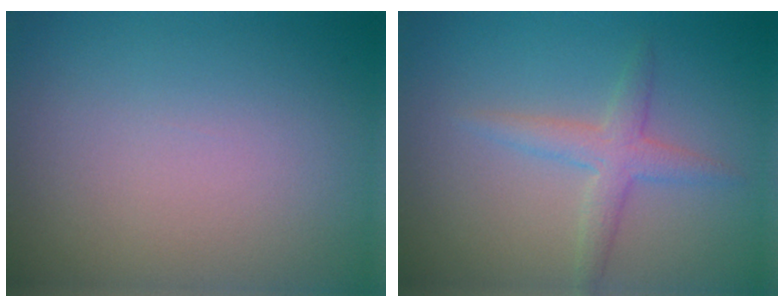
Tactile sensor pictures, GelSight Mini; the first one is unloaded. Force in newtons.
{"total": 2.4, "press": 2.4, "slide": 0.0}